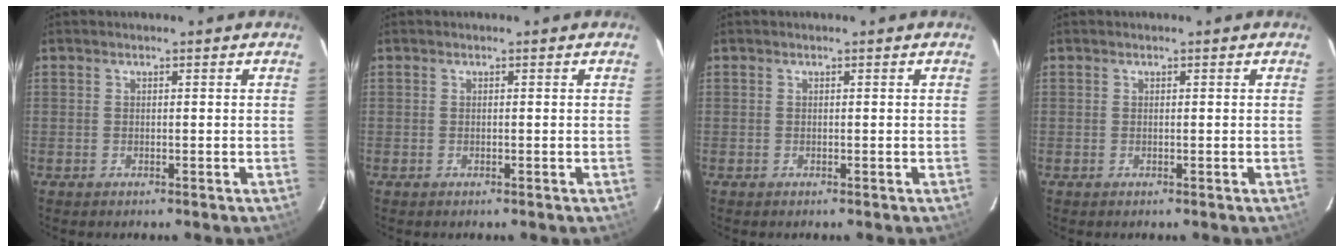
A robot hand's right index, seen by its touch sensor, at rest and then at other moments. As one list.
[{"total": 0.0}, {"total": 0.0}, {"total": 0.0}]